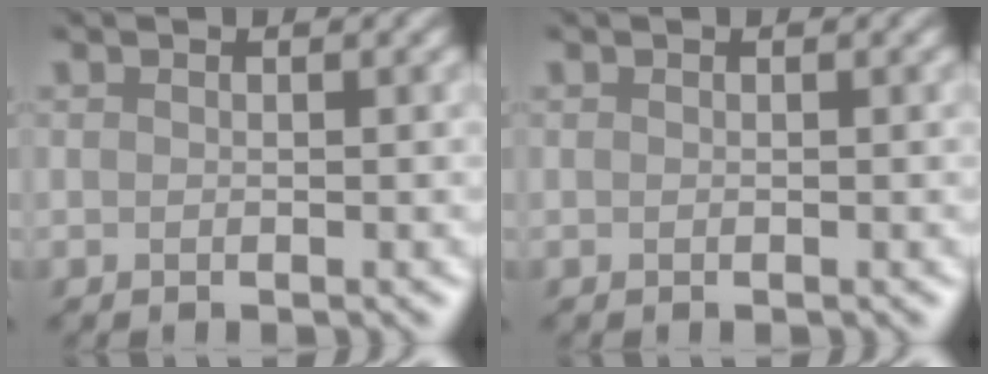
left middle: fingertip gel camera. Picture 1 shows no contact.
{"total": 0.0}